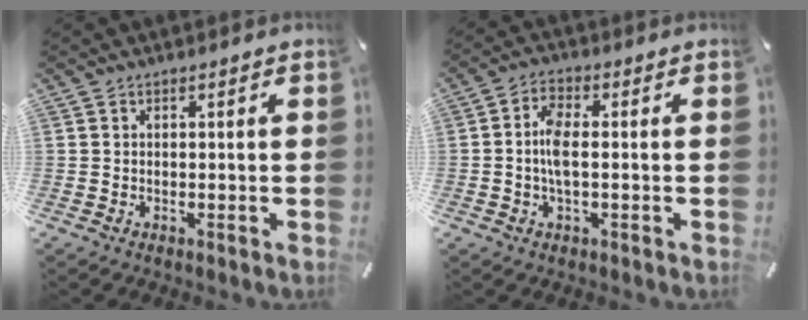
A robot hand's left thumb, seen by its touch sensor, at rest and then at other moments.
{"total": 6.0, "force": [-0.5, 2.5, 5.4], "torque": [-0.117, -0.001, -0.014]}